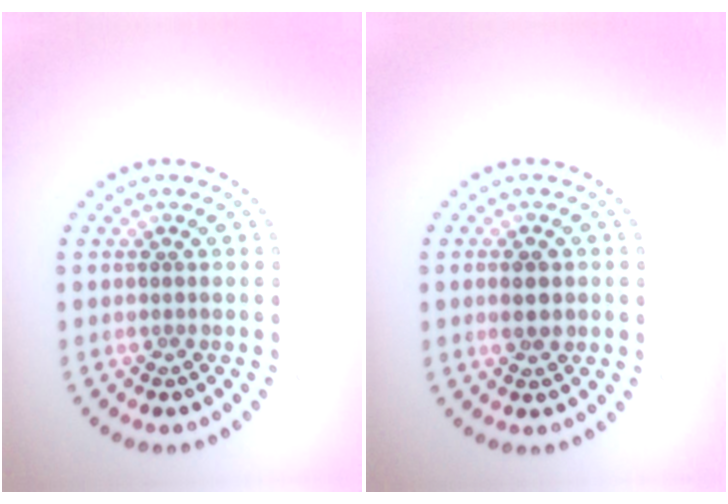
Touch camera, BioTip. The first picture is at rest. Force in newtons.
{"total": 2.1, "press": 2.1, "slide": 0.1}